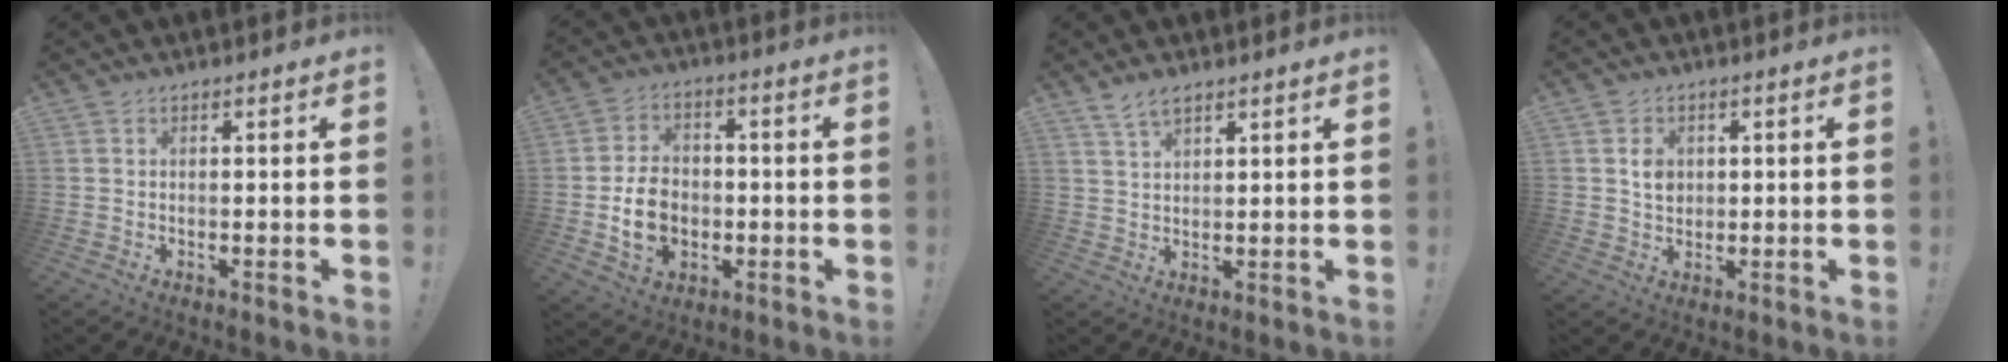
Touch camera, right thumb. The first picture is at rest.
{"total": 11.5, "force": [-2.0, 9.3, 6.5], "torque": [-0.095, 0.012, -0.033]}
{"total": 4.1, "force": [3.2, 1.1, 2.3], "torque": [-0.046, -0.015, 0.059]}
{"total": 5.4, "force": [1.1, 4.8, 2.1], "torque": [-0.018, -0.005, 0.019]}